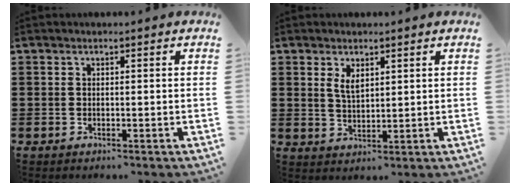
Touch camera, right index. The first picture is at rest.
{"total": 2.8, "force": [1.5, 1.3, 2.0], "torque": [-0.043, 0.002, 0.028]}